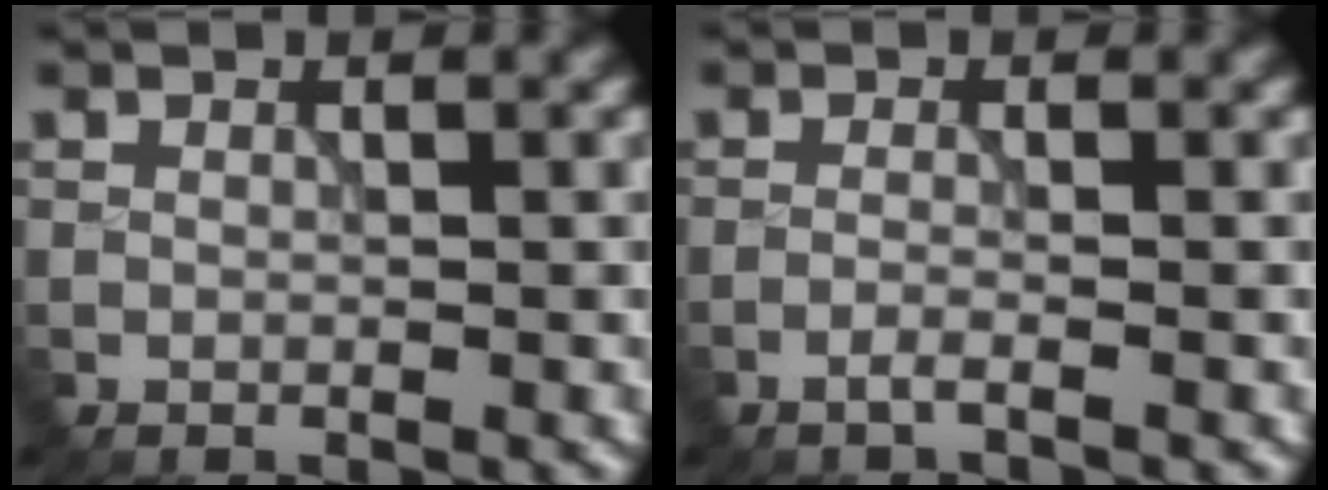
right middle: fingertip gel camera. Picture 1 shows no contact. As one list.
[{"total": 1.2, "force": [-0.7, 0.2, 0.9], "torque": [-0.012, 0.001, -0.022]}]